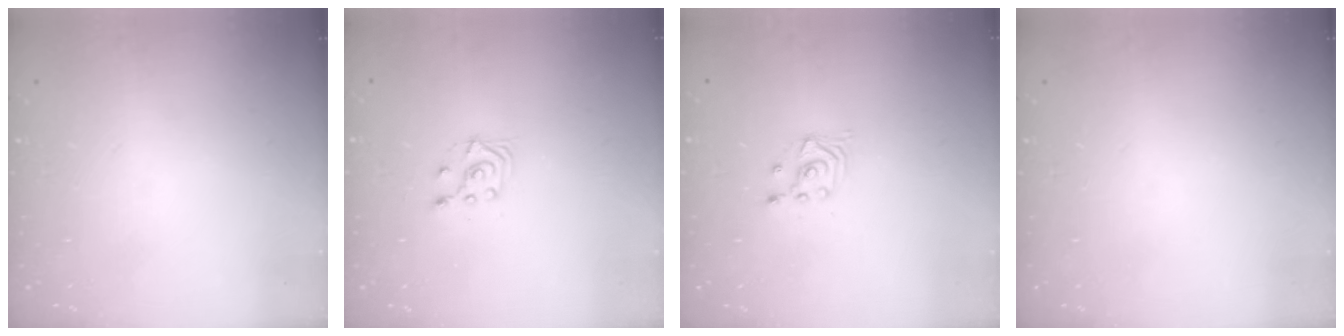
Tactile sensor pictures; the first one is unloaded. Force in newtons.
{"total": 5.0, "press": 5.0, "slide": 0.8}
{"total": 2.4, "press": 2.3, "slide": 0.2}
{"total": 0.0}